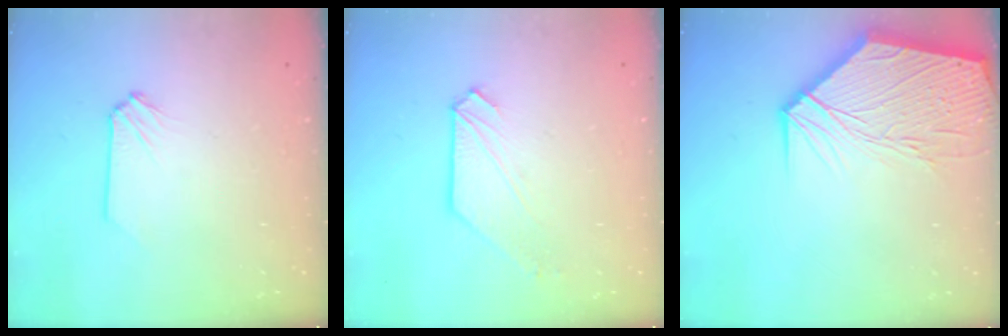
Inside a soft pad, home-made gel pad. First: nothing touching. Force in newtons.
{"total": 2.2, "press": 2.2, "slide": 0.3}
{"total": 15.2, "press": 15.1, "slide": 1.9}